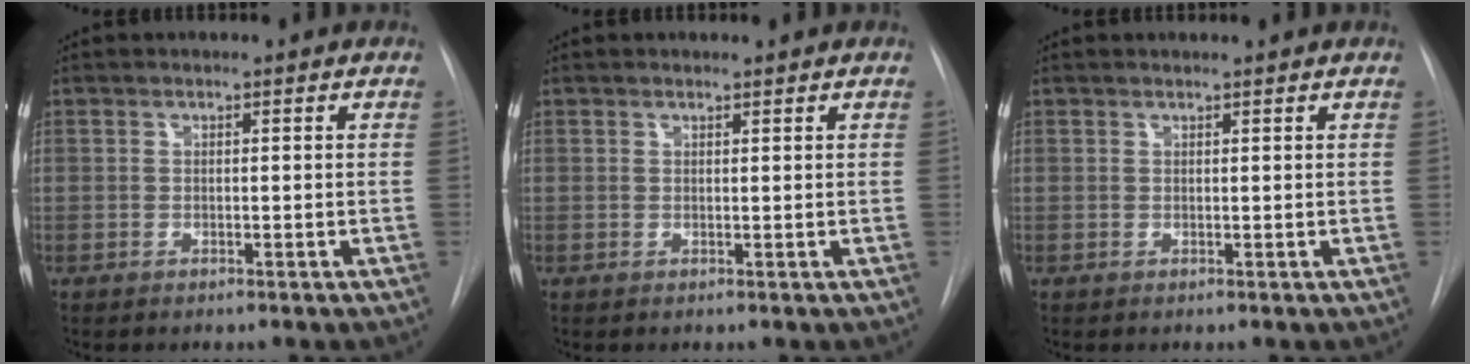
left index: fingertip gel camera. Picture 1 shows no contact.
{"total": 0.0}
{"total": 0.7, "force": [0.7, 0.0, 0.1], "torque": [-0.004, 0.006, 0.007]}